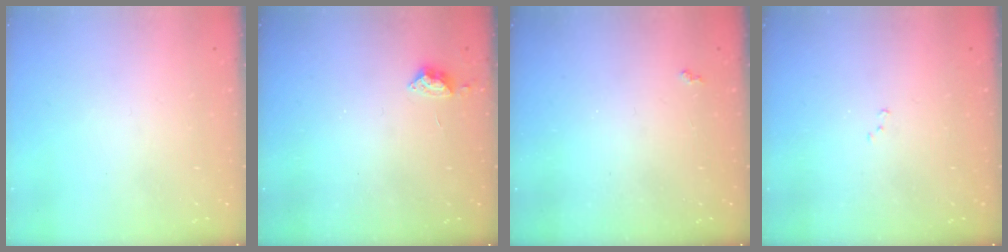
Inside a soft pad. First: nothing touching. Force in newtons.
{"total": 4.7, "press": 4.6, "slide": 0.7}
{"total": 1.9, "press": 1.8, "slide": 0.5}
{"total": 5.4, "press": 5.4, "slide": 0.9}